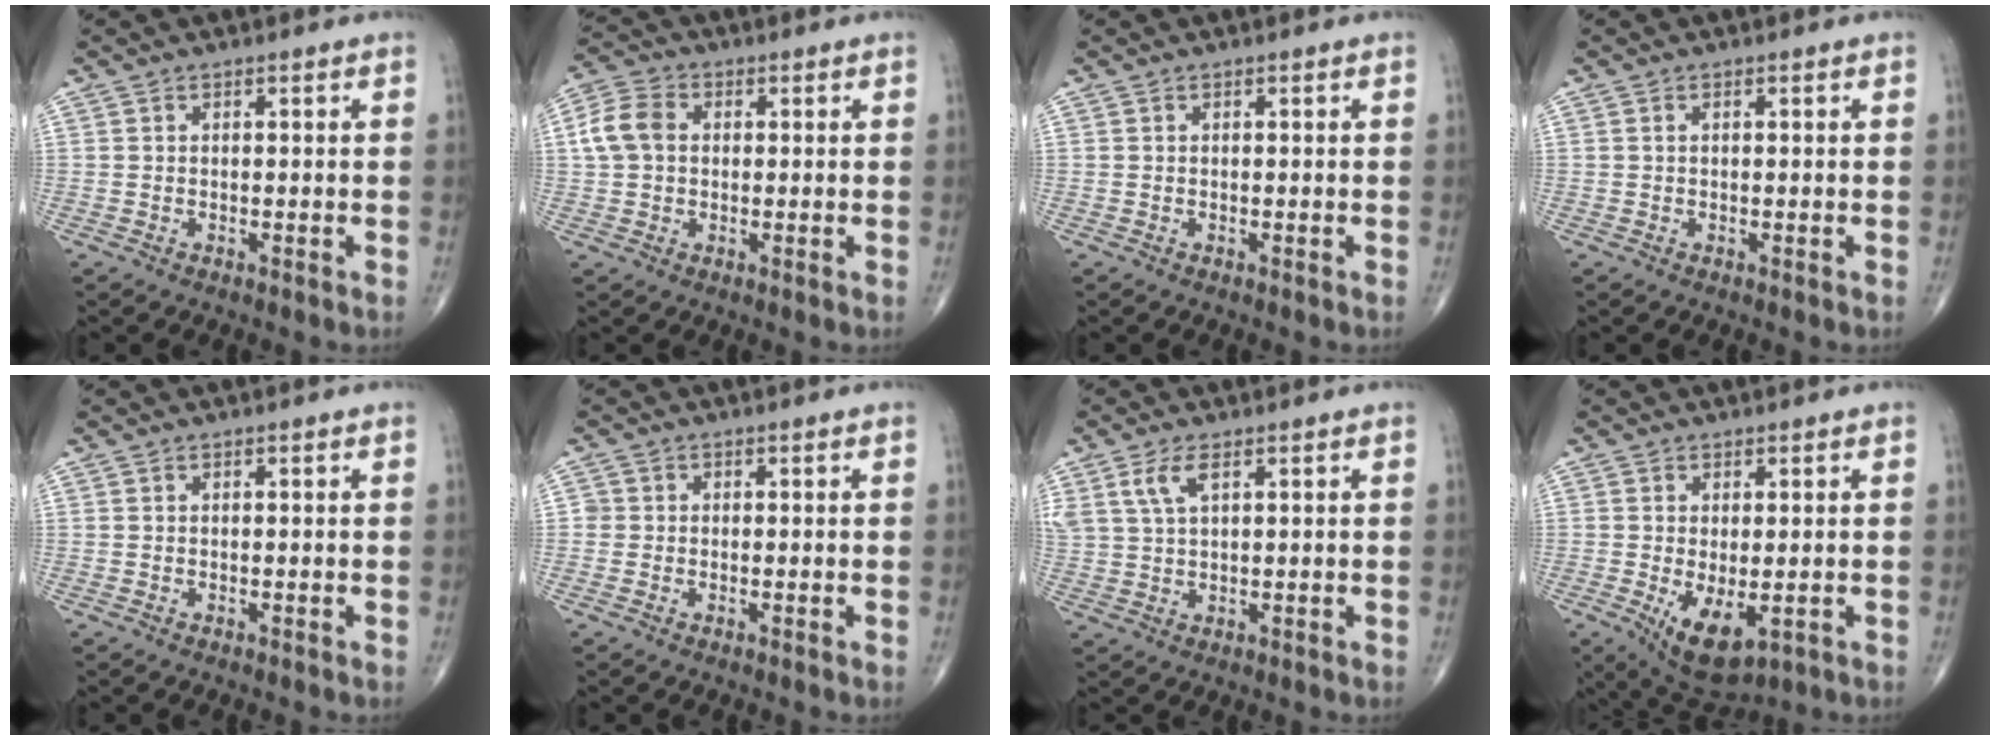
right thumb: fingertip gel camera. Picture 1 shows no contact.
{"total": 6.9, "force": [0.8, 5.3, 4.4], "torque": [-0.089, 0.017, 0.010]}
{"total": 0.0}
{"total": 0.0}
{"total": 0.0}
{"total": 1.5, "force": [-0.4, 1.4, 0.2], "torque": [0.005, 0.006, -0.014]}
{"total": 4.6, "force": [2.1, 1.9, 3.6], "torque": [-0.082, 0.001, 0.049]}
{"total": 8.3, "force": [-2.0, 4.0, 7.0], "torque": [-0.110, -0.020, -0.016]}